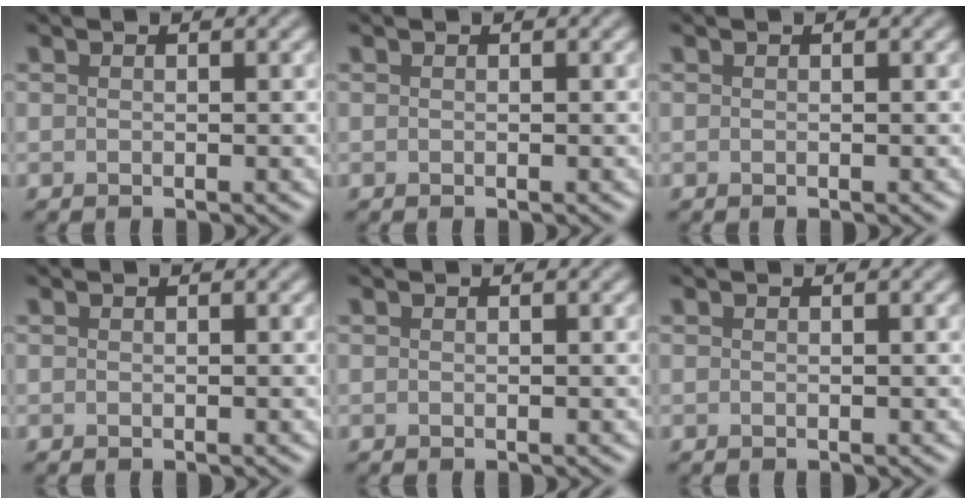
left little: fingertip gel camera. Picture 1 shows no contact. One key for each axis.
{"total": 0.0}
{"total": 0.0}
{"total": 0.0}
{"total": 0.0}
{"total": 0.0}